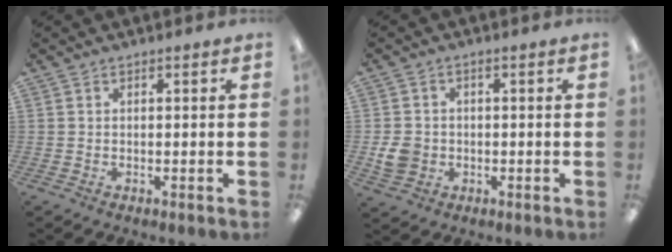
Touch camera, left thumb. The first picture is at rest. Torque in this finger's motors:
{"motor_torque": [-0.12, 0.14, -0.06, 0.05, 0.00]}